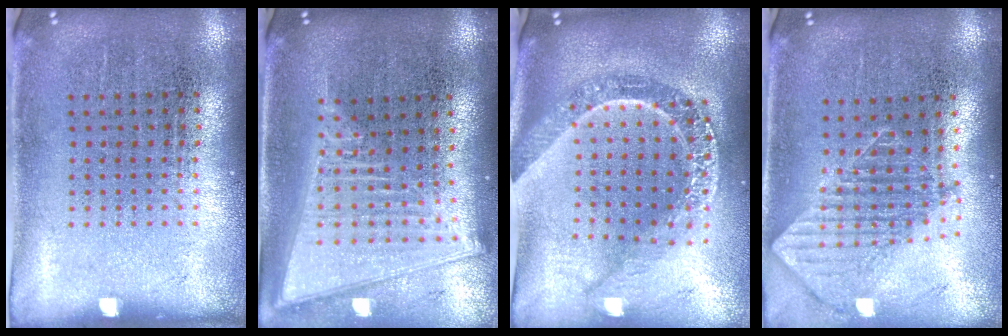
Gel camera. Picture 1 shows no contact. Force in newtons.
{"total": 2.2, "press": 1.8, "slide": 1.2}
{"total": 2.7, "press": 2.2, "slide": 1.6}
{"total": 1.7, "press": 1.3, "slide": 1.0}